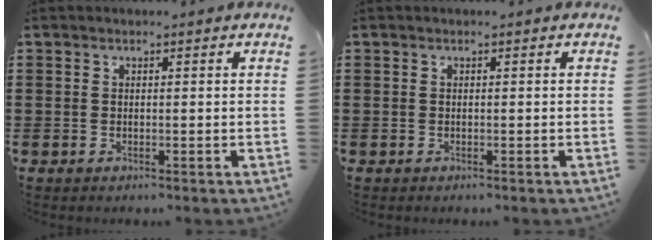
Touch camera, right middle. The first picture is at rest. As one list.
[{"total": 0.0}]